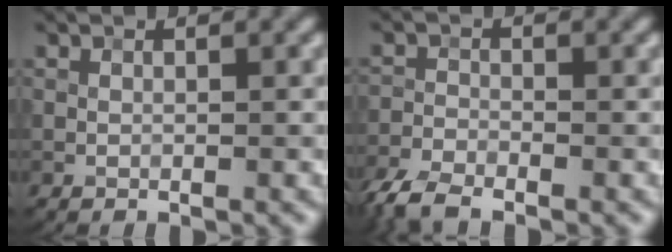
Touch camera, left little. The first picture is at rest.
{"total": 4.2, "force": [-3.6, 1.2, 1.9], "torque": [-0.041, -0.008, -0.084]}